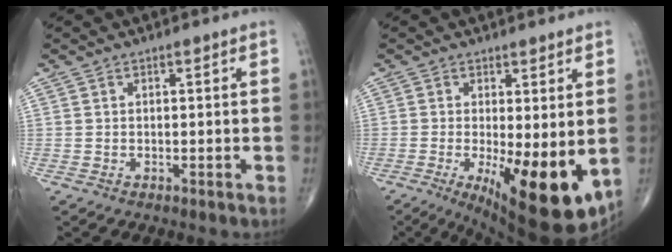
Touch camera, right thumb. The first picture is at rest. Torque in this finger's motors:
{"motor_torque": [2.09, 2.01, 0.29, -0.14, 0.43]}